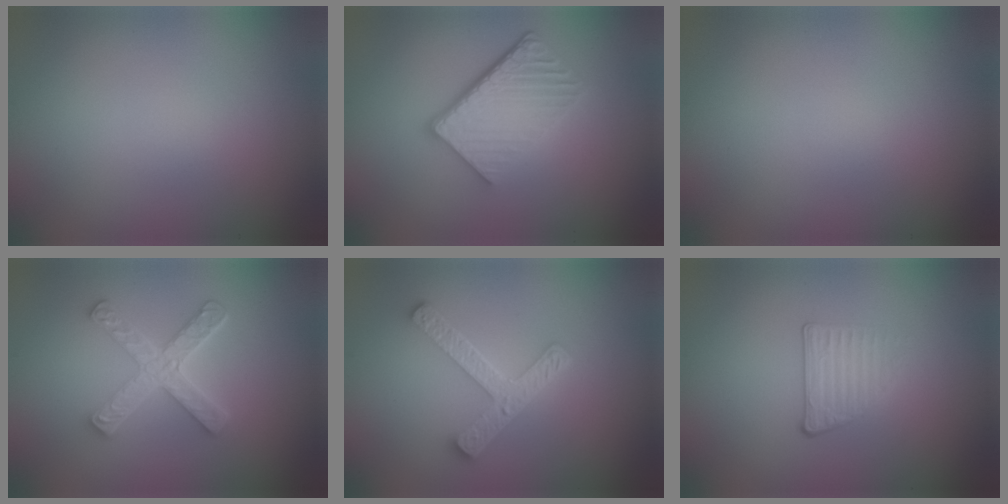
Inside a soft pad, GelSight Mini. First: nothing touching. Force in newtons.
{"total": 5.7, "press": 4.0, "slide": 4.1}
{"total": 0.0}
{"total": 4.9, "press": 3.7, "slide": 3.2}
{"total": 4.5, "press": 3.5, "slide": 2.8}
{"total": 1.6, "press": 1.1, "slide": 1.1}